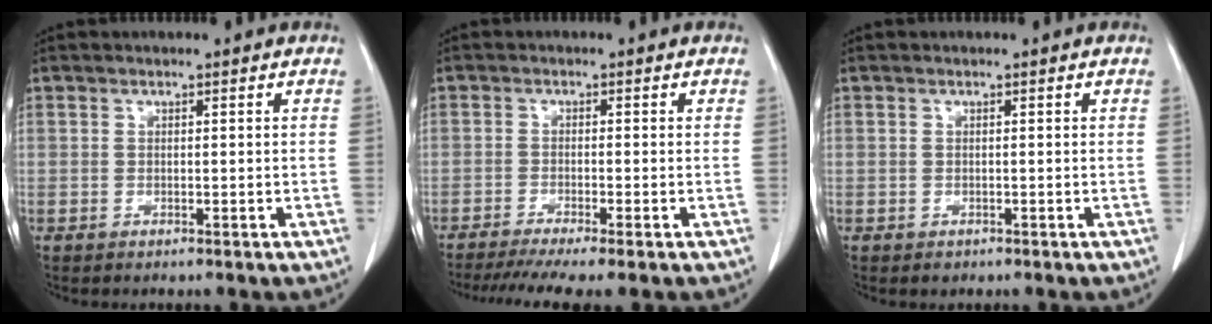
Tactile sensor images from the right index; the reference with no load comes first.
{"total": 7.6, "force": [-5.8, 0.1, 4.8], "torque": [-0.072, -0.012, -0.093]}
{"total": 0.6, "force": [-0.1, 0.6, 0.1], "torque": [0.001, 0.003, 0.001]}